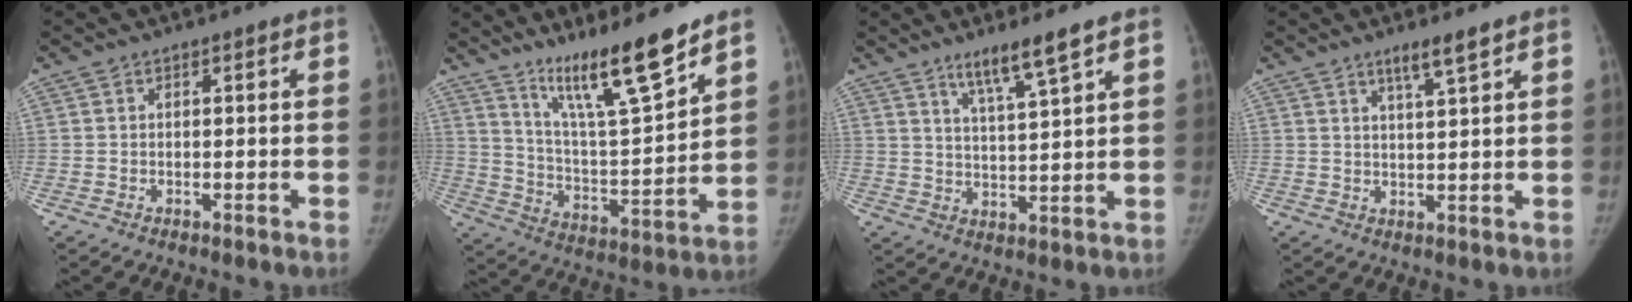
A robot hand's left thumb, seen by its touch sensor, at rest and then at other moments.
{"total": 16.1, "force": [11.9, 1.8, 10.8], "torque": [-0.163, -0.082, 0.215]}
{"total": 7.1, "force": [5.0, 0.1, 5.0], "torque": [-0.091, -0.035, 0.093]}
{"total": 4.2, "force": [3.0, 0.1, 3.0], "torque": [-0.052, -0.022, 0.055]}